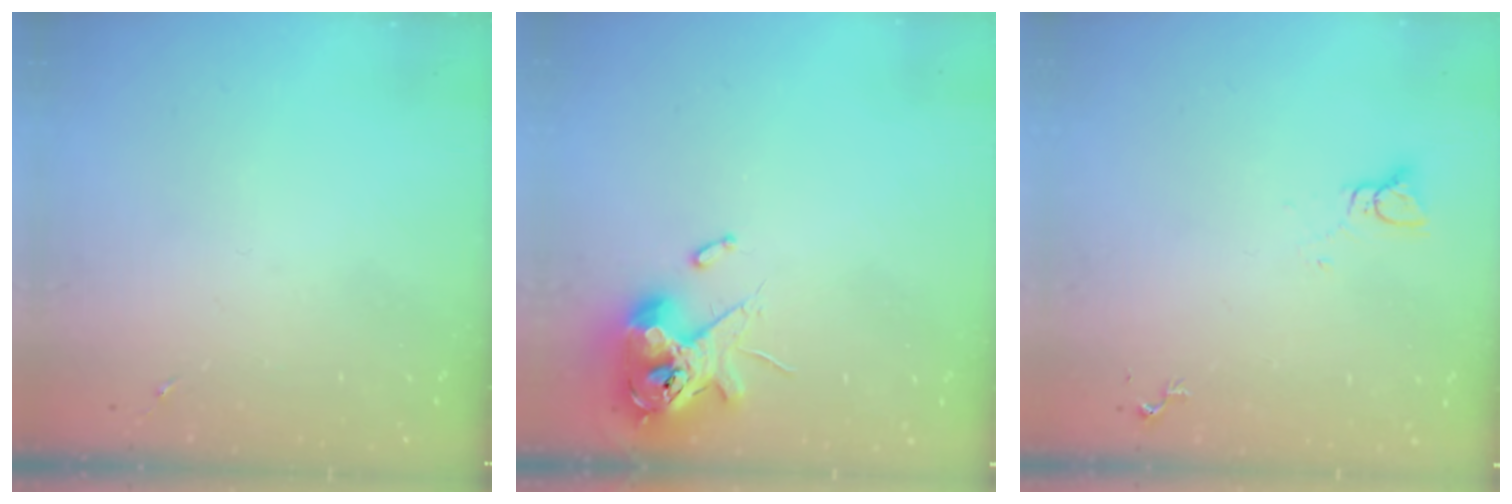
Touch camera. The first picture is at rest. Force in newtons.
{"total": 12.6, "press": 12.5, "slide": 2.0}
{"total": 2.8, "press": 2.8, "slide": 0.1}